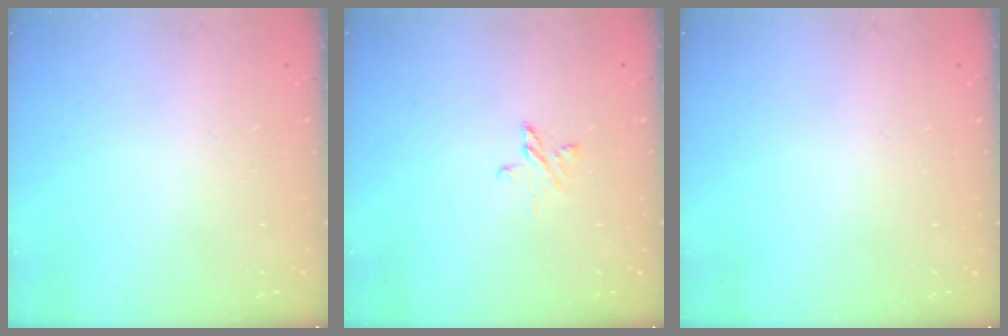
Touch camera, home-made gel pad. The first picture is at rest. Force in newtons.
{"total": 3.5, "press": 3.5, "slide": 0.3}
{"total": 0.0}